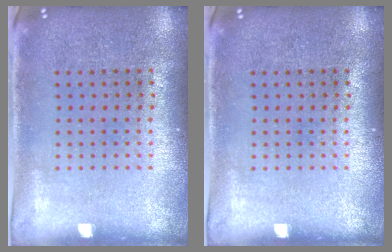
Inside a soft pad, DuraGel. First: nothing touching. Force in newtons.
{"total": 0.0}